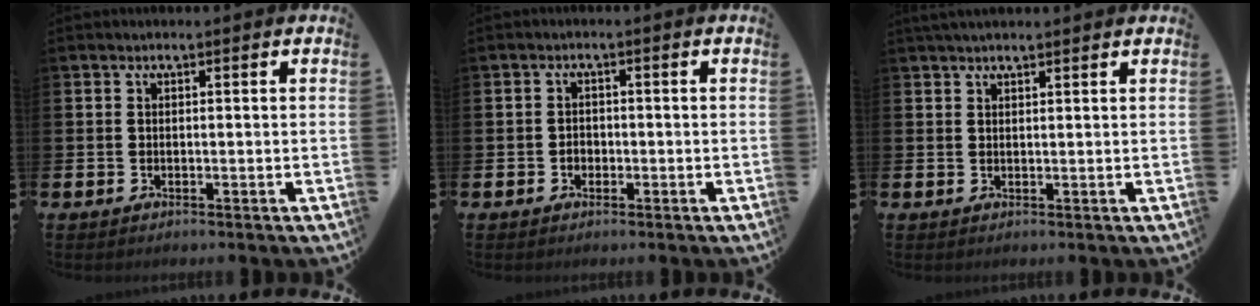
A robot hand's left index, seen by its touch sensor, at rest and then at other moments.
{"total": 1.4, "force": [-0.4, 1.2, 0.5], "torque": [0.001, 0.000, -0.013]}
{"total": 1.8, "force": [1.6, 0.2, 0.6], "torque": [-0.009, 0.000, 0.030]}